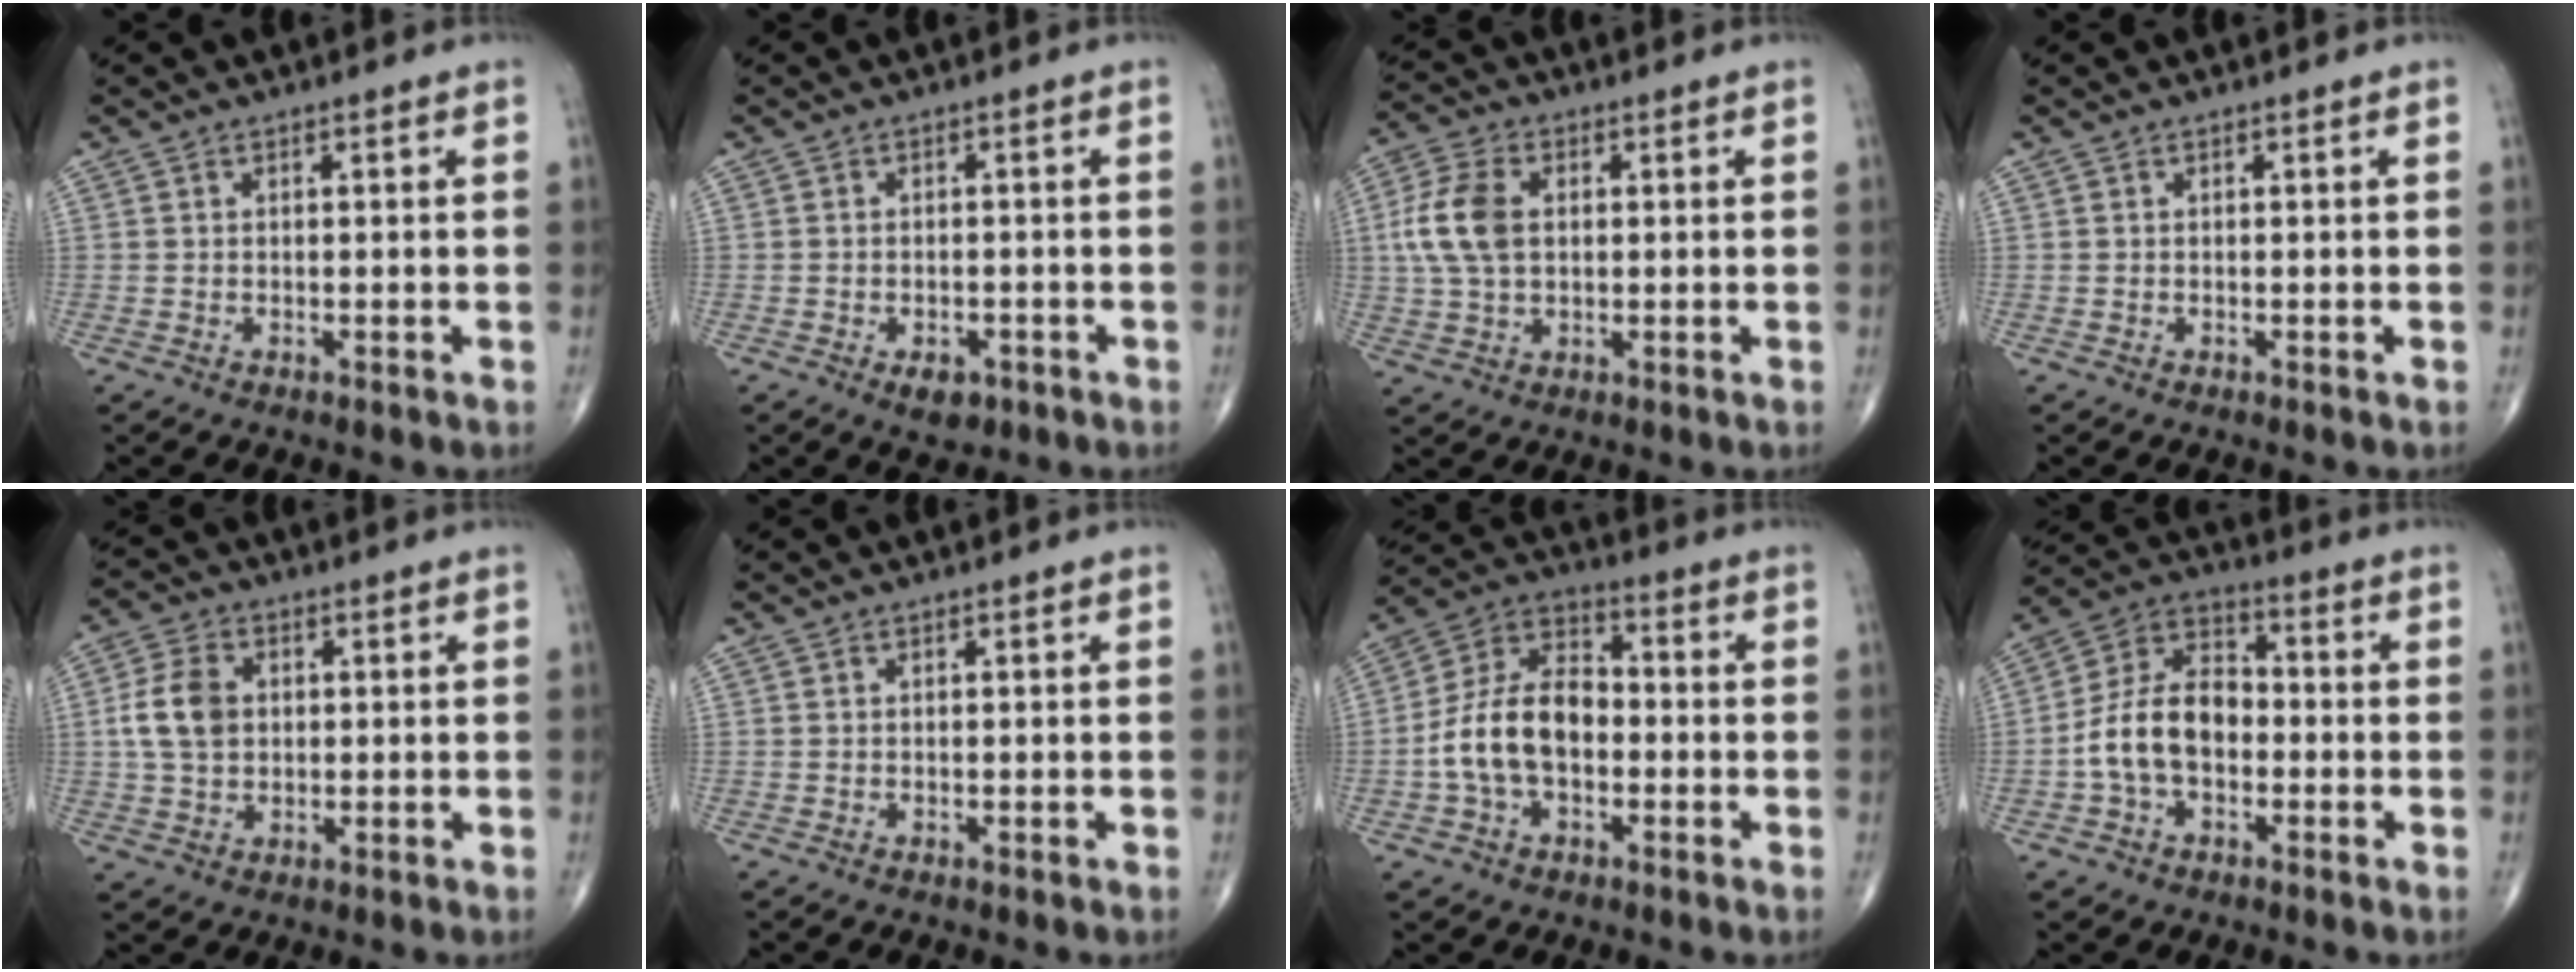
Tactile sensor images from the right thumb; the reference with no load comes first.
{"total": 3.5, "force": [-1.8, 2.0, 2.1], "torque": [-0.021, 0.003, -0.022]}
{"total": 9.8, "force": [1.3, 6.3, 7.4], "torque": [-0.160, 0.009, 0.025]}
{"total": 0.0}
{"total": 8.0, "force": [0.9, 5.8, 5.4], "torque": [-0.098, 0.006, 0.015]}
{"total": 0.0}
{"total": 13.2, "force": [-2.1, 8.4, 10.0], "torque": [-0.179, 0.041, -0.048]}
{"total": 12.1, "force": [-2.2, 8.0, 8.9], "torque": [-0.155, 0.041, -0.052]}